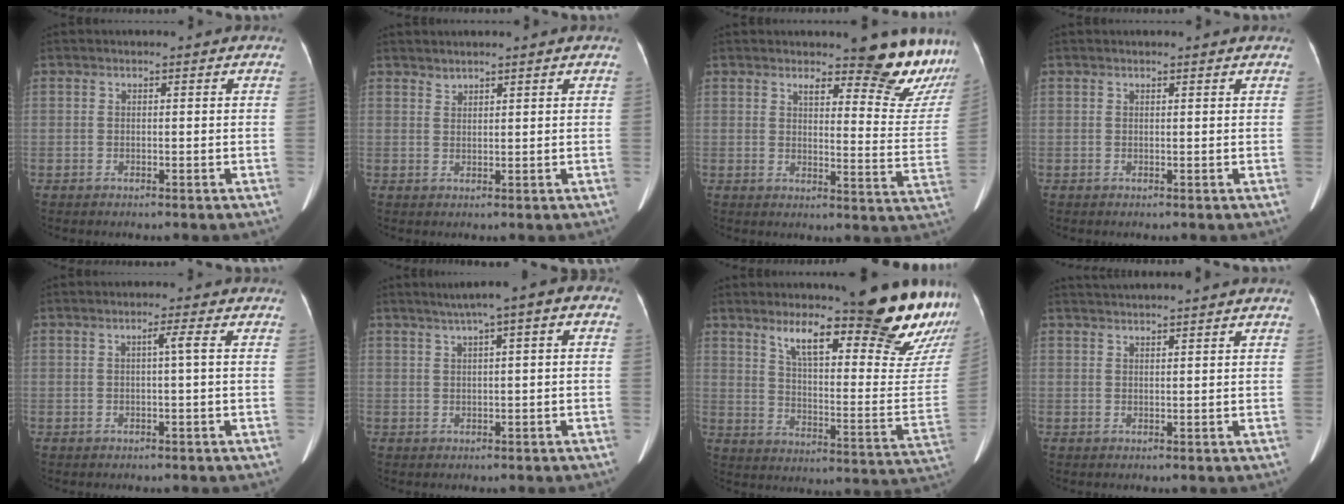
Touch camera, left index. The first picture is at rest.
{"total": 1.5, "force": [1.5, 0.0, 0.3], "torque": [-0.006, 0.010, 0.031]}
{"total": 12.7, "force": [11.2, 2.0, 5.6], "torque": [-0.052, -0.055, 0.116]}
{"total": 1.9, "force": [1.9, 0.0, 0.6], "torque": [-0.010, 0.010, 0.021]}
{"total": 1.7, "force": [0.2, -0.4, 1.6], "torque": [-0.024, 0.004, 0.003]}
{"total": 5.7, "force": [2.5, 1.1, 5.0], "torque": [-0.075, 0.028, 0.032]}
{"total": 25.1, "force": [19.2, 2.4, 16.0], "torque": [-0.211, -0.068, 0.259]}
{"total": 6.9, "force": [6.4, -0.8, 2.6], "torque": [-0.038, 0.034, 0.088]}